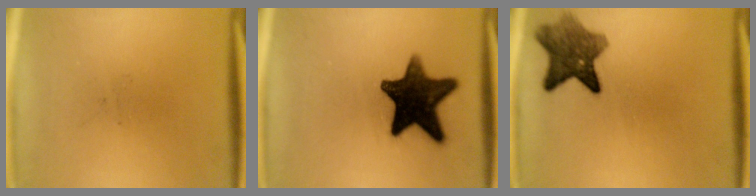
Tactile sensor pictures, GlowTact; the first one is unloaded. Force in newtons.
{"total": 14.7}
{"total": 7.3}